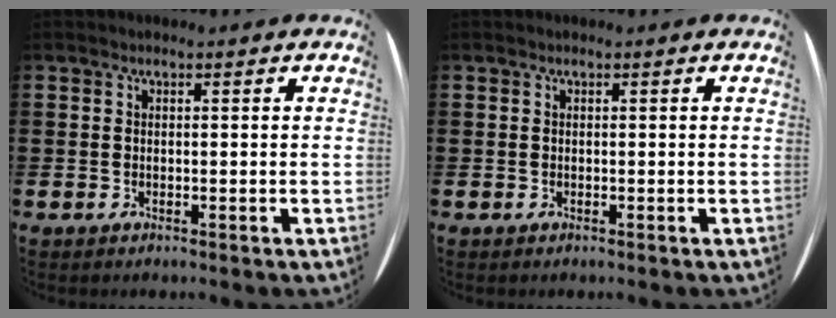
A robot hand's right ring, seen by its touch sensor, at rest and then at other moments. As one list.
[{"total": 0.0}]